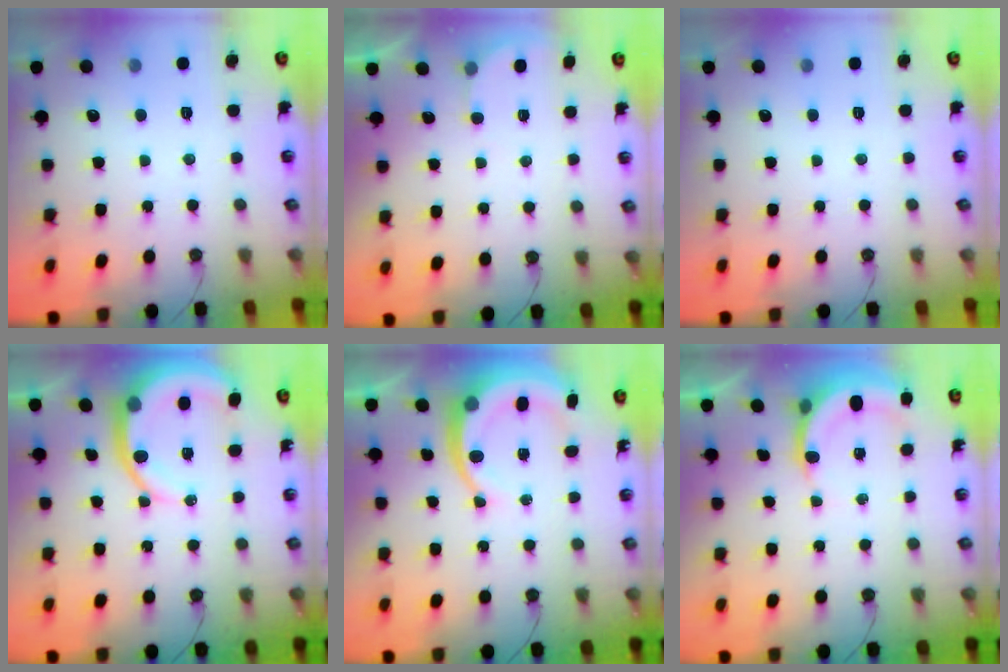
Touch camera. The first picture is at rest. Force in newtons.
{"total": 1.4, "press": 1.4, "slide": 0.1}
{"total": 0.0}
{"total": 10.7, "press": 10.6, "slide": 1.5}
{"total": 11.0, "press": 10.8, "slide": 1.8}
{"total": 6.1, "press": 6.1, "slide": 0.8}